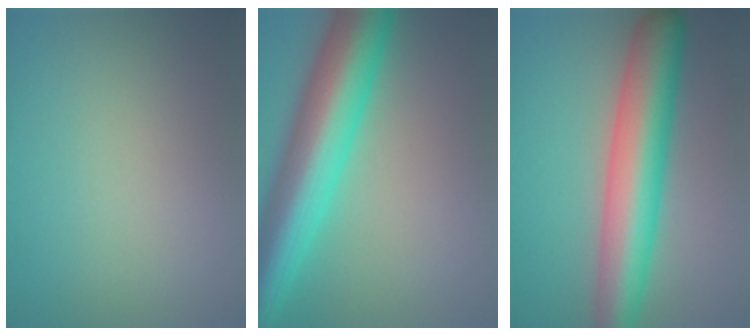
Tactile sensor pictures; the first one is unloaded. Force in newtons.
{"total": 10.5, "press": 10.5, "slide": 0.2}
{"total": 8.9, "press": 8.9, "slide": 0.3}